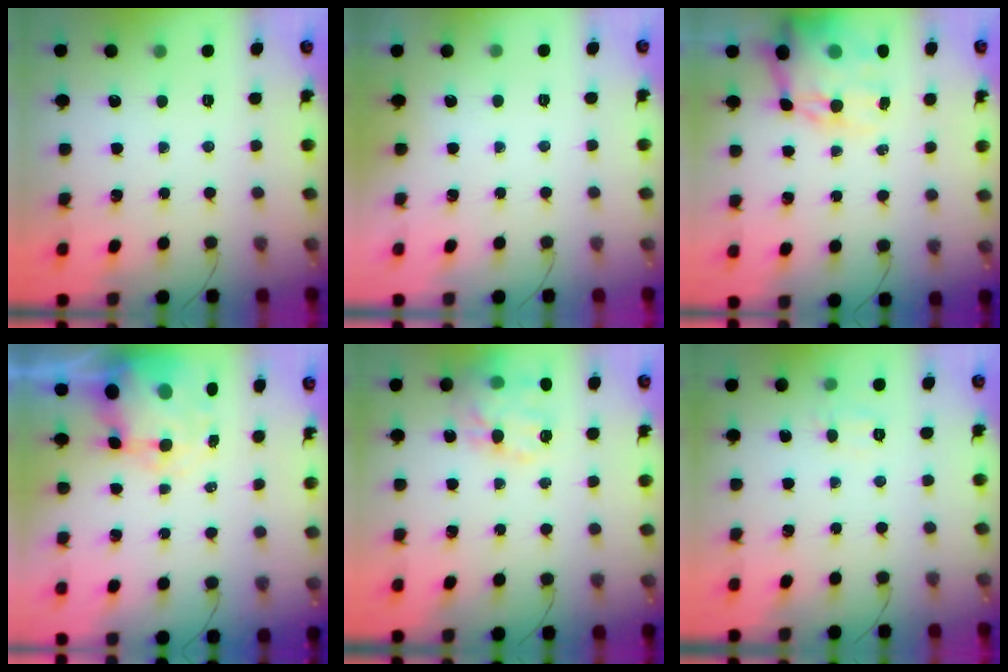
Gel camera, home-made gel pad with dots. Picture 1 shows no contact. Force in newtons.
{"total": 1.9, "press": 1.9, "slide": 0.3}
{"total": 14.6, "press": 14.1, "slide": 3.6}
{"total": 8.9, "press": 8.6, "slide": 2.3}
{"total": 17.6, "press": 17.3, "slide": 2.9}
{"total": 5.7, "press": 5.5, "slide": 1.4}